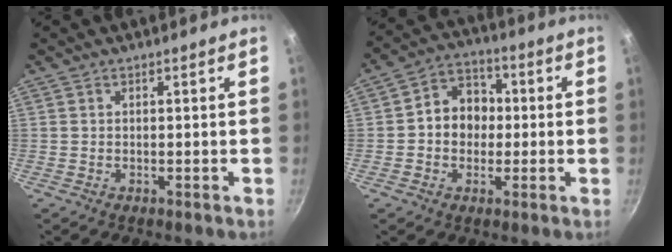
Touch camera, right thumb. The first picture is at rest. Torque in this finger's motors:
{"motor_torque": [-0.02, 0.18, 0.11, -0.06, 0.05]}